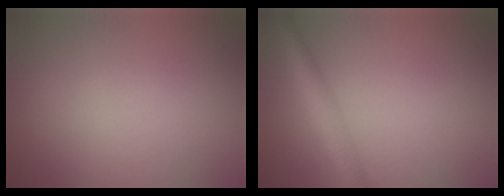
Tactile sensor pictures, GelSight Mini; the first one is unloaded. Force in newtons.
{"total": 3.6, "press": 3.6, "slide": 0.1}